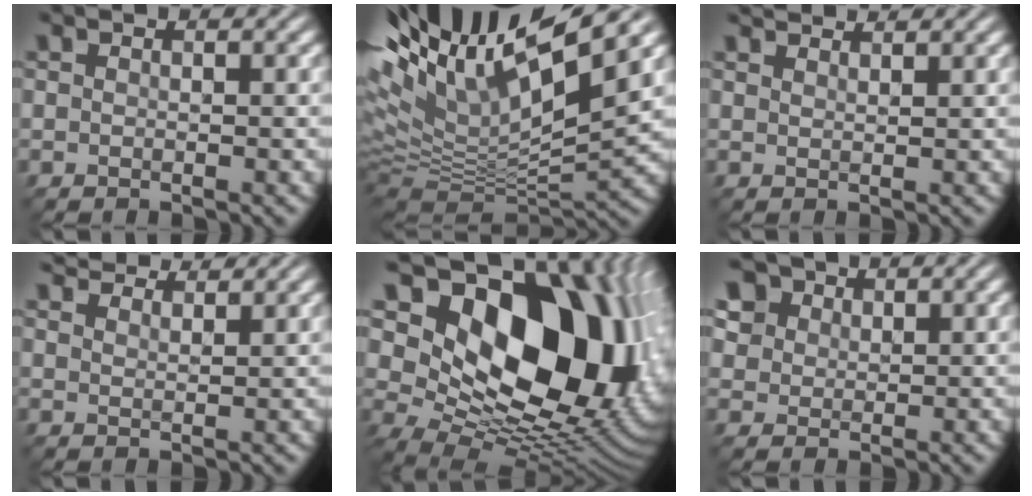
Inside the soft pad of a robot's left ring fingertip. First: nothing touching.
{"total": 14.8, "force": [7.1, 4.6, 12.1], "torque": [-0.227, 0.022, 0.136]}
{"total": 3.2, "force": [2.9, 0.6, 1.1], "torque": [-0.007, 0.003, 0.032]}
{"total": 5.6, "force": [5.2, 1.2, 1.8], "torque": [-0.035, 0.006, 0.076]}
{"total": 18.6, "force": [5.8, 11.8, 13.2], "torque": [-0.185, 0.003, 0.102]}
{"total": 6.4, "force": [3.9, 4.4, 2.6], "torque": [-0.076, 0.006, 0.065]}